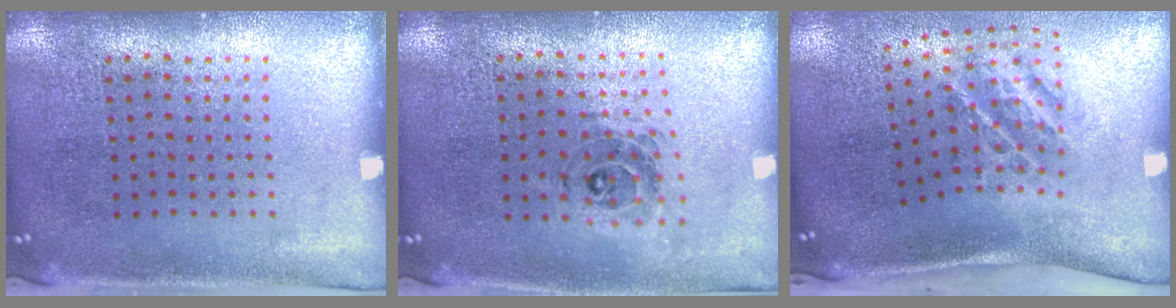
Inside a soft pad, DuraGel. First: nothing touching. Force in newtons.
{"total": 0.7, "press": 0.7, "slide": 0.2}
{"total": 1.8, "press": 1.2, "slide": 1.3}